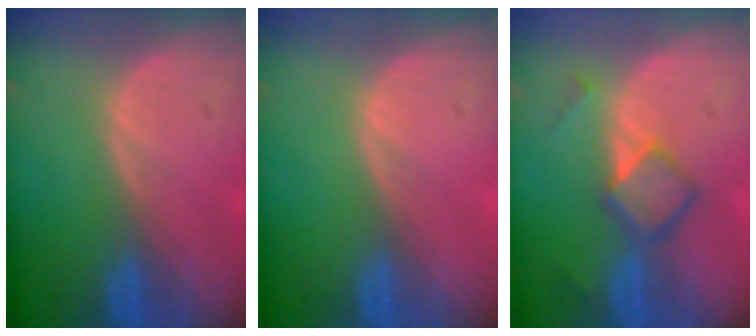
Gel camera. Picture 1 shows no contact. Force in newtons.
{"total": 0.0}
{"total": 5.7, "press": 4.9, "slide": 3.0}